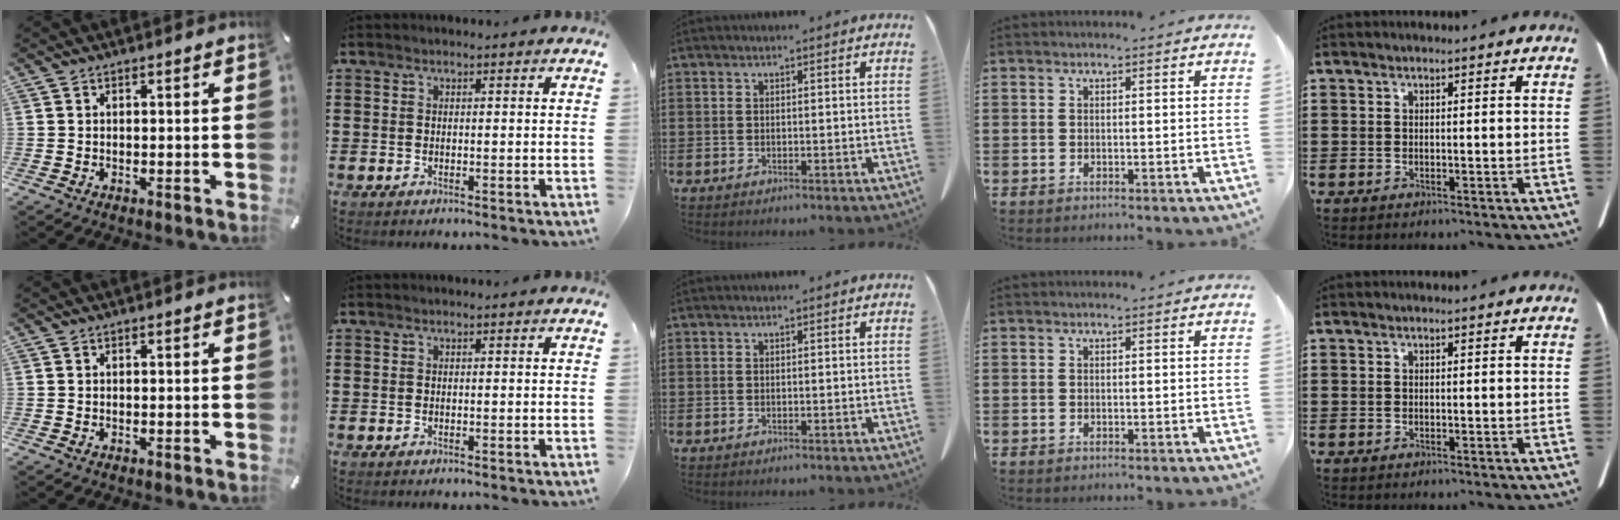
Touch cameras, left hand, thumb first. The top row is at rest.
{}